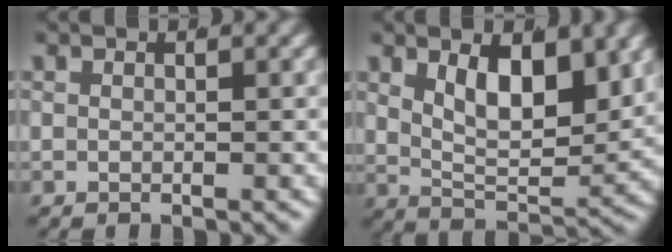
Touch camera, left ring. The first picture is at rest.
{"total": 8.4, "force": [1.8, 5.1, 6.4], "torque": [-0.108, -0.024, 0.029]}